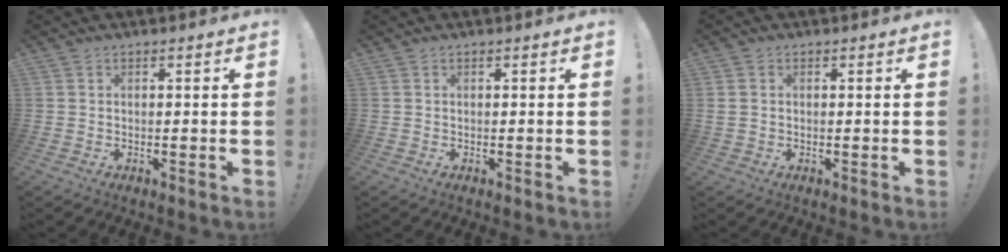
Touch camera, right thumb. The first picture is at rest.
{"total": 0.0}
{"total": 1.0, "force": [0.6, 0.8, 0.1], "torque": [-0.001, 0.004, 0.013]}